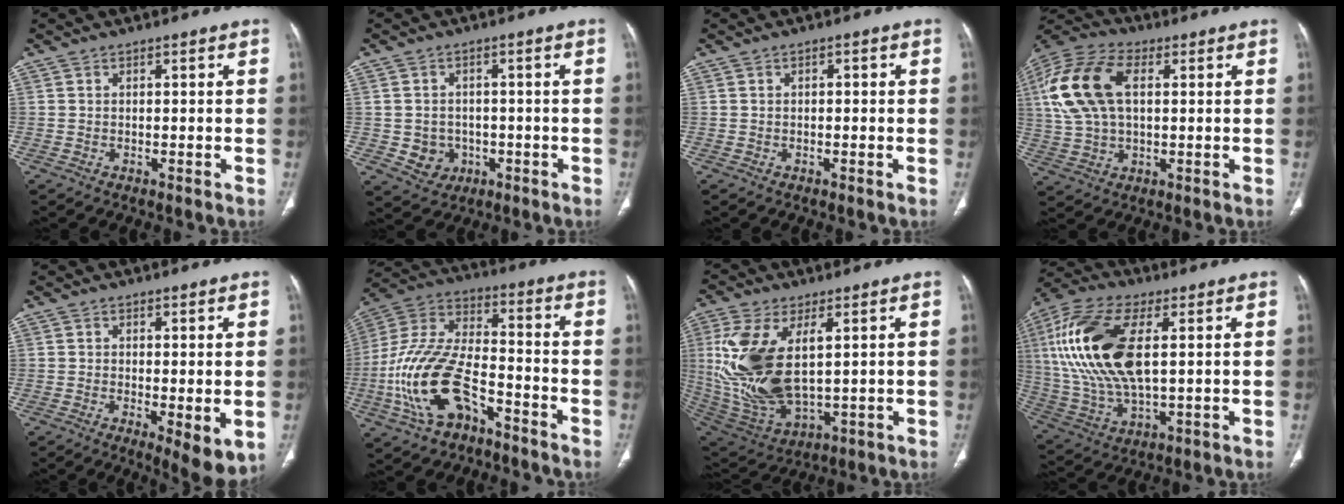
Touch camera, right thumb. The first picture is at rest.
{"total": 5.4, "force": [-1.2, 4.9, 2.0], "torque": [-0.011, 0.009, -0.007]}
{"total": 0.8, "force": [0.1, 0.4, 0.7], "torque": [-0.009, 0.002, -0.001]}
{"total": 17.4, "force": [3.8, 10.1, 13.6], "torque": [-0.292, 0.019, 0.069]}
{"total": 6.6, "force": [-1.2, 2.1, 6.1], "torque": [-0.094, -0.022, -0.016]}
{"total": 18.6, "force": [-7.9, 9.6, 13.9], "torque": [-0.285, 0.053, -0.147]}
{"total": 19.7, "force": [3.2, 9.8, 16.8], "torque": [-0.358, -0.020, 0.079]}
{"total": 21.5, "force": [4.1, 9.9, 18.6], "torque": [-0.405, -0.005, 0.077]}